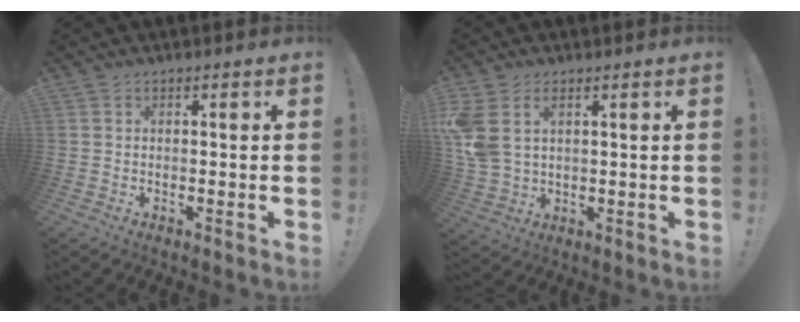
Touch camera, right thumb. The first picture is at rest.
{"total": 7.6, "force": [3.4, 4.8, 4.7], "torque": [-0.102, -0.013, 0.065]}